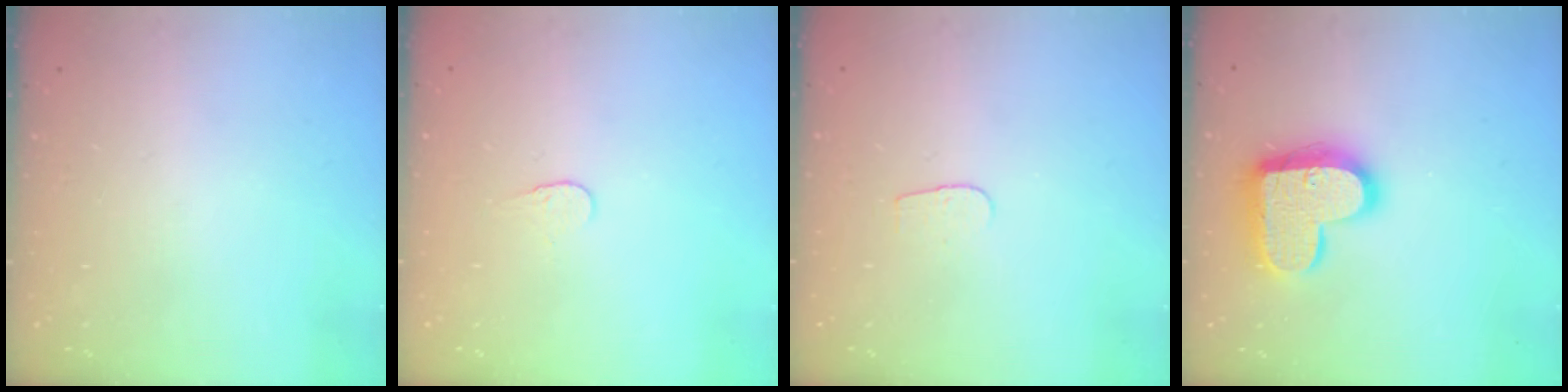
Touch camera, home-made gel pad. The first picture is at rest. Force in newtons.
{"total": 3.8, "press": 3.8, "slide": 0.3}
{"total": 3.1, "press": 3.1, "slide": 0.2}
{"total": 16.9, "press": 16.8, "slide": 1.1}